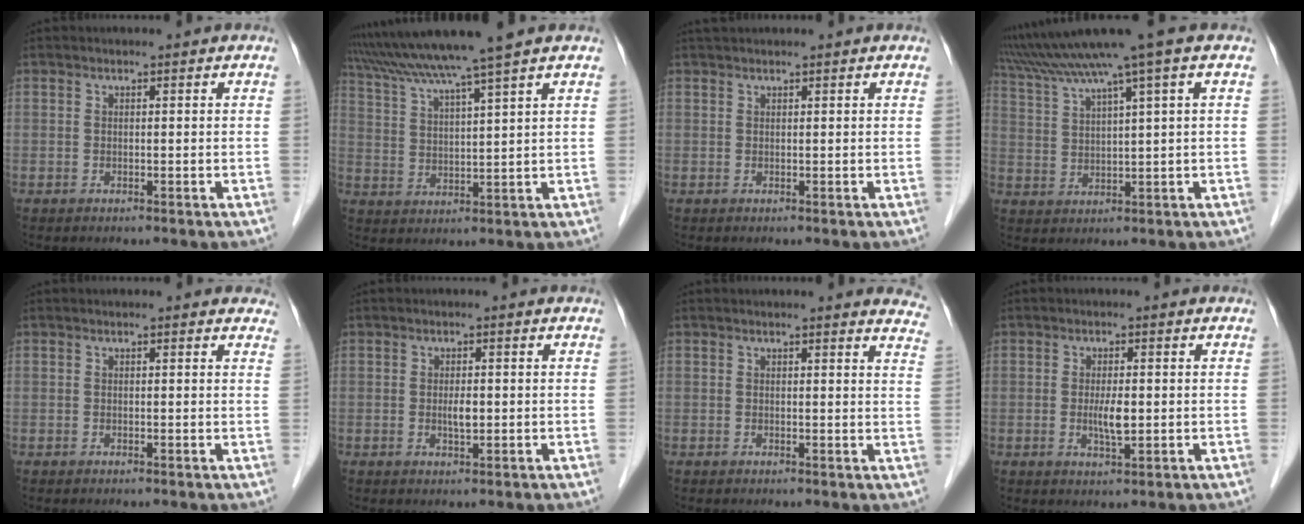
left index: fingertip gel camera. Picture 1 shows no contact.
{"total": 12.2, "force": [10.1, -2.3, 6.4], "torque": [-0.115, 0.012, 0.169]}
{"total": 1.5, "force": [1.4, 0.1, 0.5], "torque": [-0.008, 0.021, 0.030]}
{"total": 10.3, "force": [7.7, -2.3, 6.4], "torque": [-0.116, 0.024, 0.138]}
{"total": 3.4, "force": [2.9, 1.1, 1.2], "torque": [-0.003, 0.003, 0.015]}
{"total": 1.9, "force": [-0.1, 0.6, 1.8], "torque": [-0.036, 0.000, -0.001]}
{"total": 7.6, "force": [7.4, 0.9, 1.7], "torque": [0.011, -0.031, 0.043]}
{"total": 3.3, "force": [-0.2, 0.7, 3.2], "torque": [-0.062, -0.003, -0.001]}